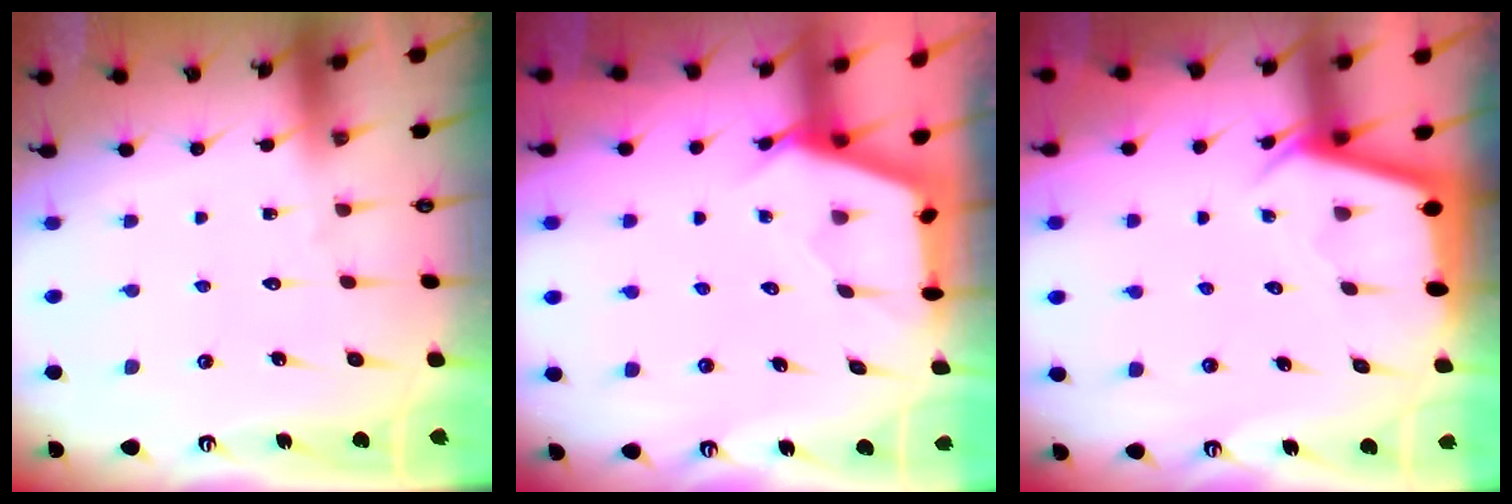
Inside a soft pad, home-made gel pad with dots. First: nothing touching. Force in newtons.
{"total": 2.8, "press": 2.7, "slide": 0.4}
{"total": 2.9, "press": 2.8, "slide": 0.3}